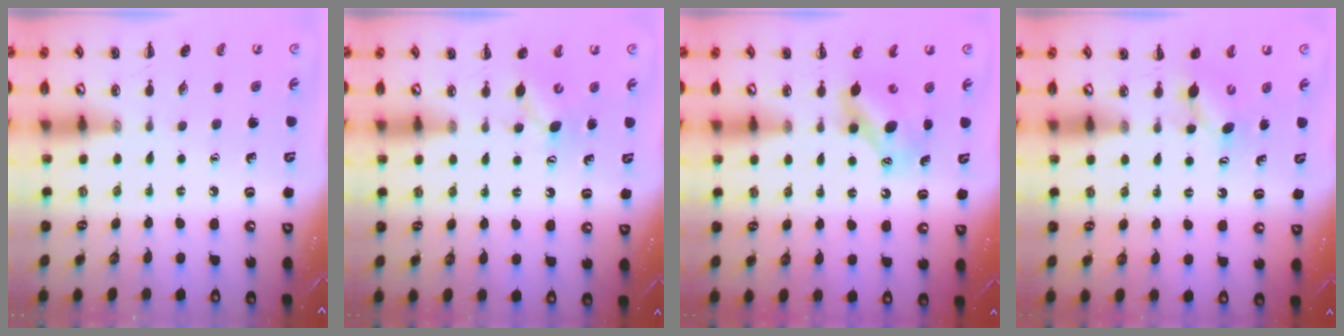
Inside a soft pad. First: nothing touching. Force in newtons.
{"total": 4.3, "press": 4.1, "slide": 1.0}
{"total": 7.6, "press": 7.6, "slide": 1.0}
{"total": 3.9, "press": 3.7, "slide": 1.2}